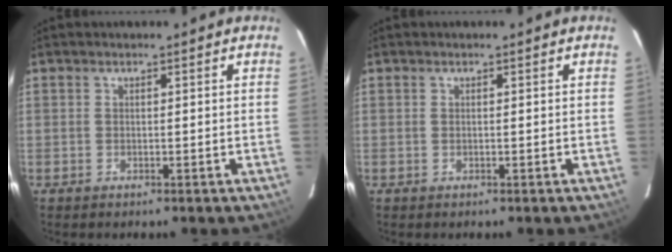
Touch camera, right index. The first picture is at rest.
{"total": 0.0}